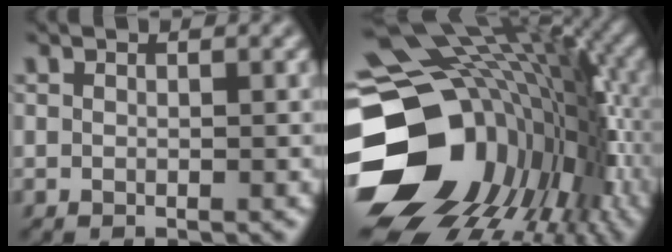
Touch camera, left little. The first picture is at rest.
{"total": 21.0, "force": [-4.6, 16.3, 12.4], "torque": [-0.230, -0.020, -0.065]}